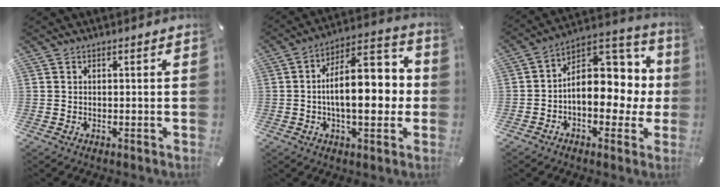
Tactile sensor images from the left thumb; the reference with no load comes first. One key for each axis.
{"total": 15.7, "fx": -0.7, "fy": 7.6, "fz": 13.7, "tx": -0.194, "ty": 0.001, "tz": -0.014}
{"total": 14.7, "fx": 0.9, "fy": 10.4, "fz": 10.4, "tx": -0.129, "ty": -0.009, "tz": 0.022}